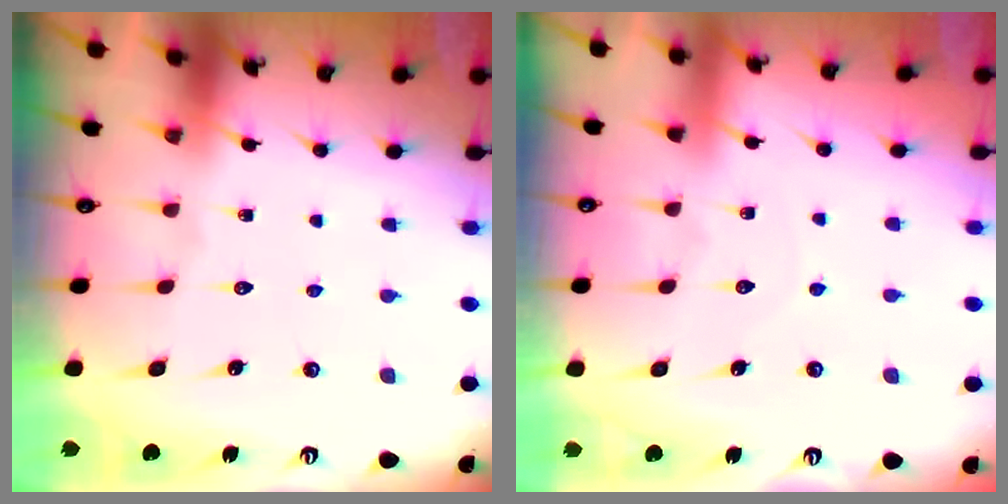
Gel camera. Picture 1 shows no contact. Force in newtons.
{"total": 3.0, "press": 3.0, "slide": 0.2}